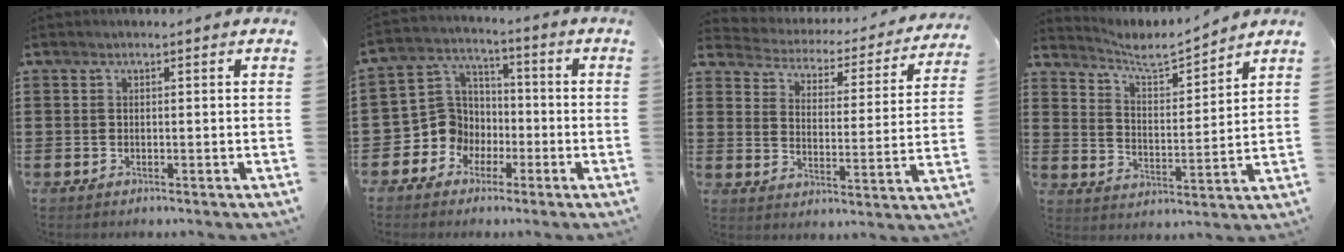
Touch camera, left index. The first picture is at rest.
{"total": 7.7, "force": [-1.8, 7.3, 1.8], "torque": [-0.091, 0.000, -0.039]}
{"total": 2.5, "force": [2.4, 0.5, 0.0], "torque": [-0.023, -0.027, 0.031]}
{"total": 4.7, "force": [4.4, 0.3, 1.5], "torque": [-0.052, -0.034, 0.069]}